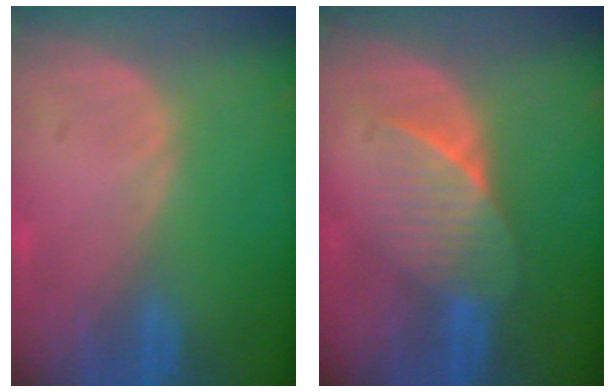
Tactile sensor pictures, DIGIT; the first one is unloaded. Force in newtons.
{"total": 6.6, "press": 6.1, "slide": 2.5}